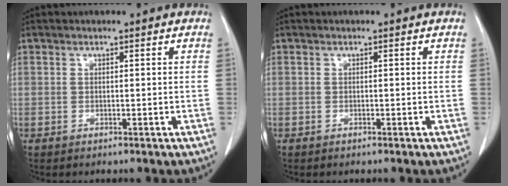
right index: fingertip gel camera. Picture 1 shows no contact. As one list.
[{"total": 0.0}]